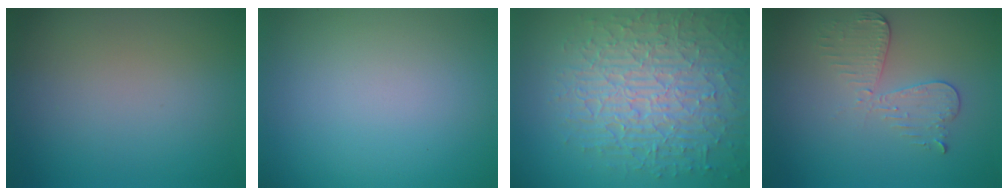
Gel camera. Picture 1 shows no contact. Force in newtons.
{"total": 0.0}
{"total": 9.0, "press": 6.2, "slide": 6.5}
{"total": 3.0, "press": 2.7, "slide": 1.2}